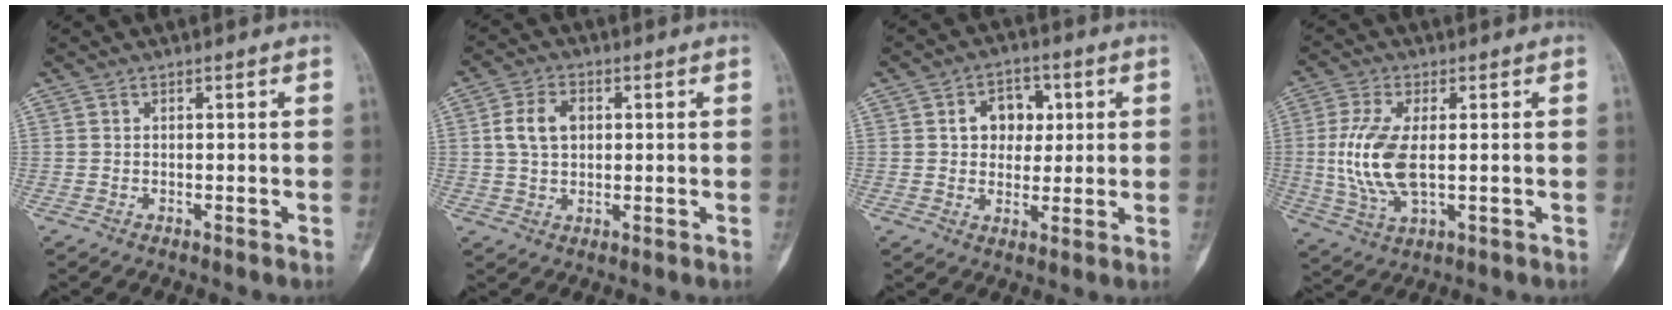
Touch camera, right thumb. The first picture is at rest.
{"total": 6.4, "force": [1.2, 4.4, 4.5], "torque": [-0.080, 0.008, 0.020]}
{"total": 7.6, "force": [1.7, 5.8, 4.5], "torque": [-0.023, 0.000, 0.023]}
{"total": 11.1, "force": [0.1, 5.1, 9.9], "torque": [-0.217, -0.008, 0.008]}